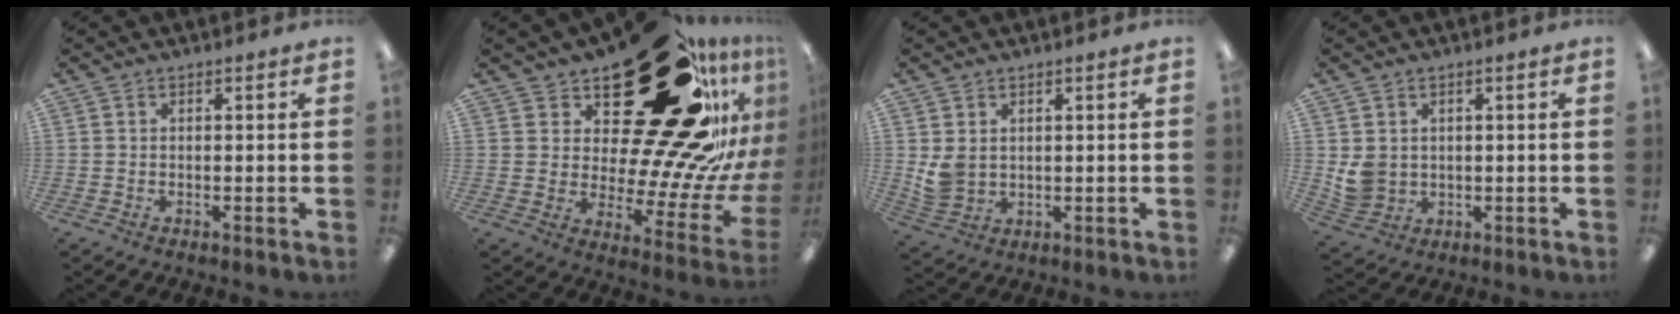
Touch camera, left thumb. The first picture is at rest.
{"total": 35.1, "force": [20.4, 15.1, 24.3], "torque": [-0.276, -0.180, 0.388]}
{"total": 4.8, "force": [2.0, 3.7, 2.3], "torque": [-0.047, -0.007, 0.040]}
{"total": 5.2, "force": [1.4, 4.7, 1.6], "torque": [-0.031, 0.005, 0.034]}